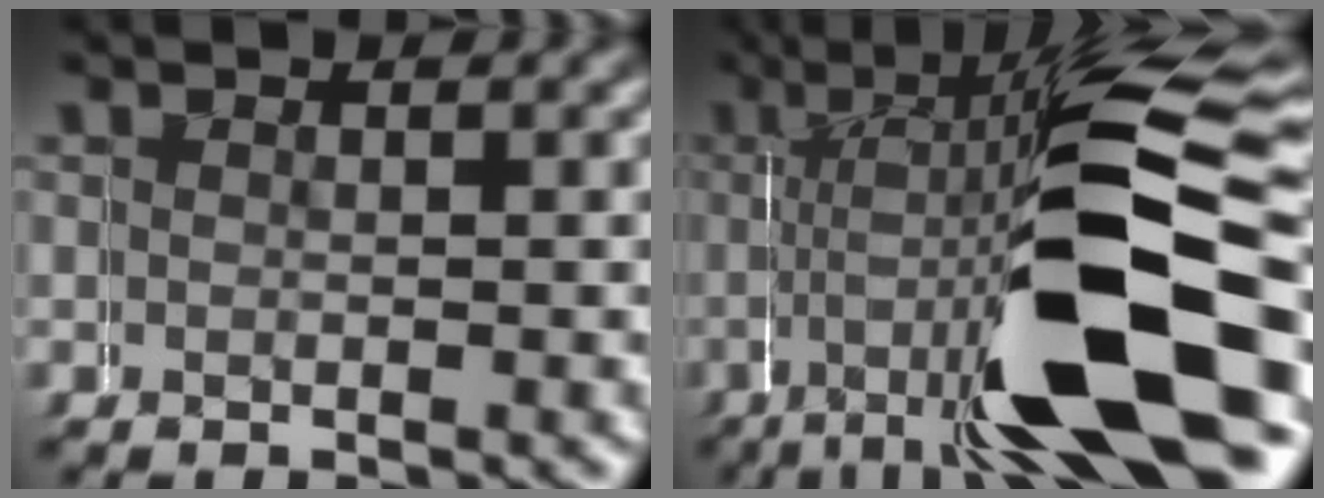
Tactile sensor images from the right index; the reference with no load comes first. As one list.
[{"total": 16.6, "force": [0.1, 4.9, 15.8], "torque": [-0.242, 0.036, -0.006]}]